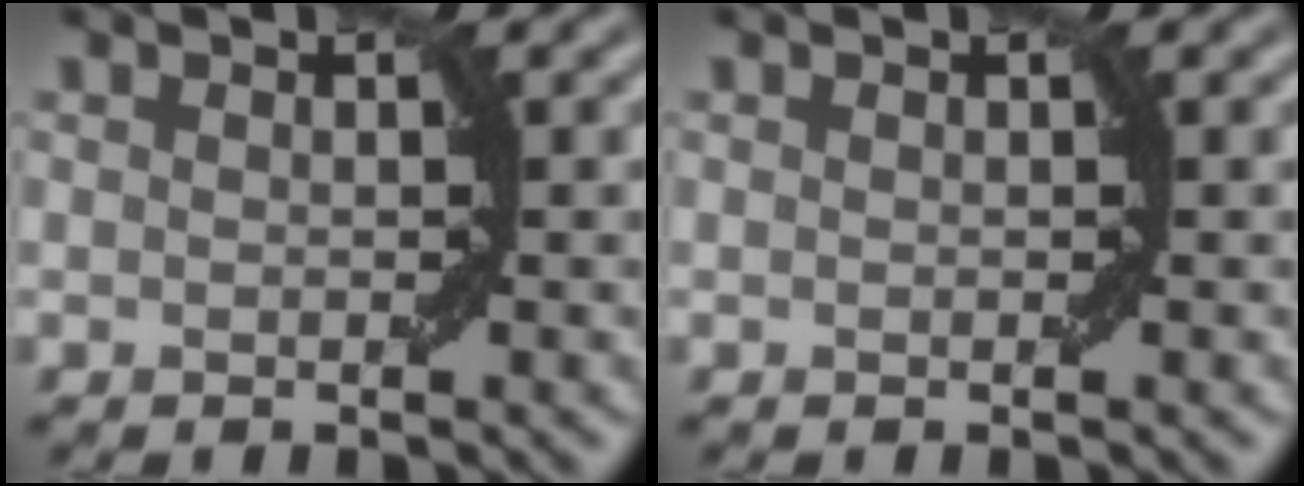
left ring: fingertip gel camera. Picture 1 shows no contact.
{"total": 0.0}